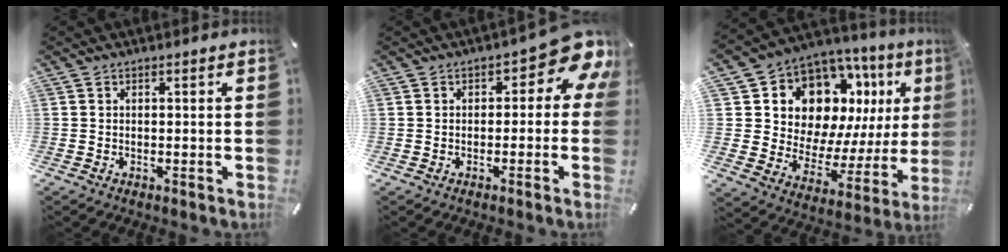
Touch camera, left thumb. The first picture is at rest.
{"total": 9.2, "force": [3.7, 4.5, 7.1], "torque": [-0.083, -0.030, 0.061]}
{"total": 13.2, "force": [7.6, 9.4, 5.1], "torque": [-0.084, -0.081, 0.142]}